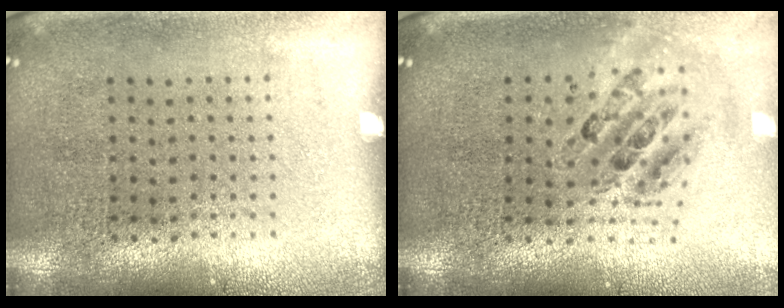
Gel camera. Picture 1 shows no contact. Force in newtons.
{"total": 0.9, "press": 0.9, "slide": 0.2}